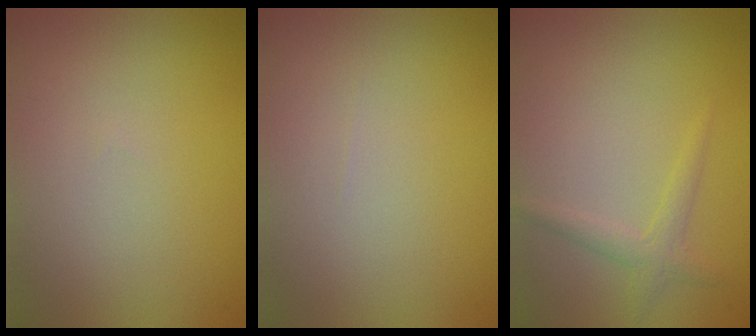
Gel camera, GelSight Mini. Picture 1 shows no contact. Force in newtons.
{"total": 0.0}
{"total": 1.5, "press": 1.5, "slide": 0.0}